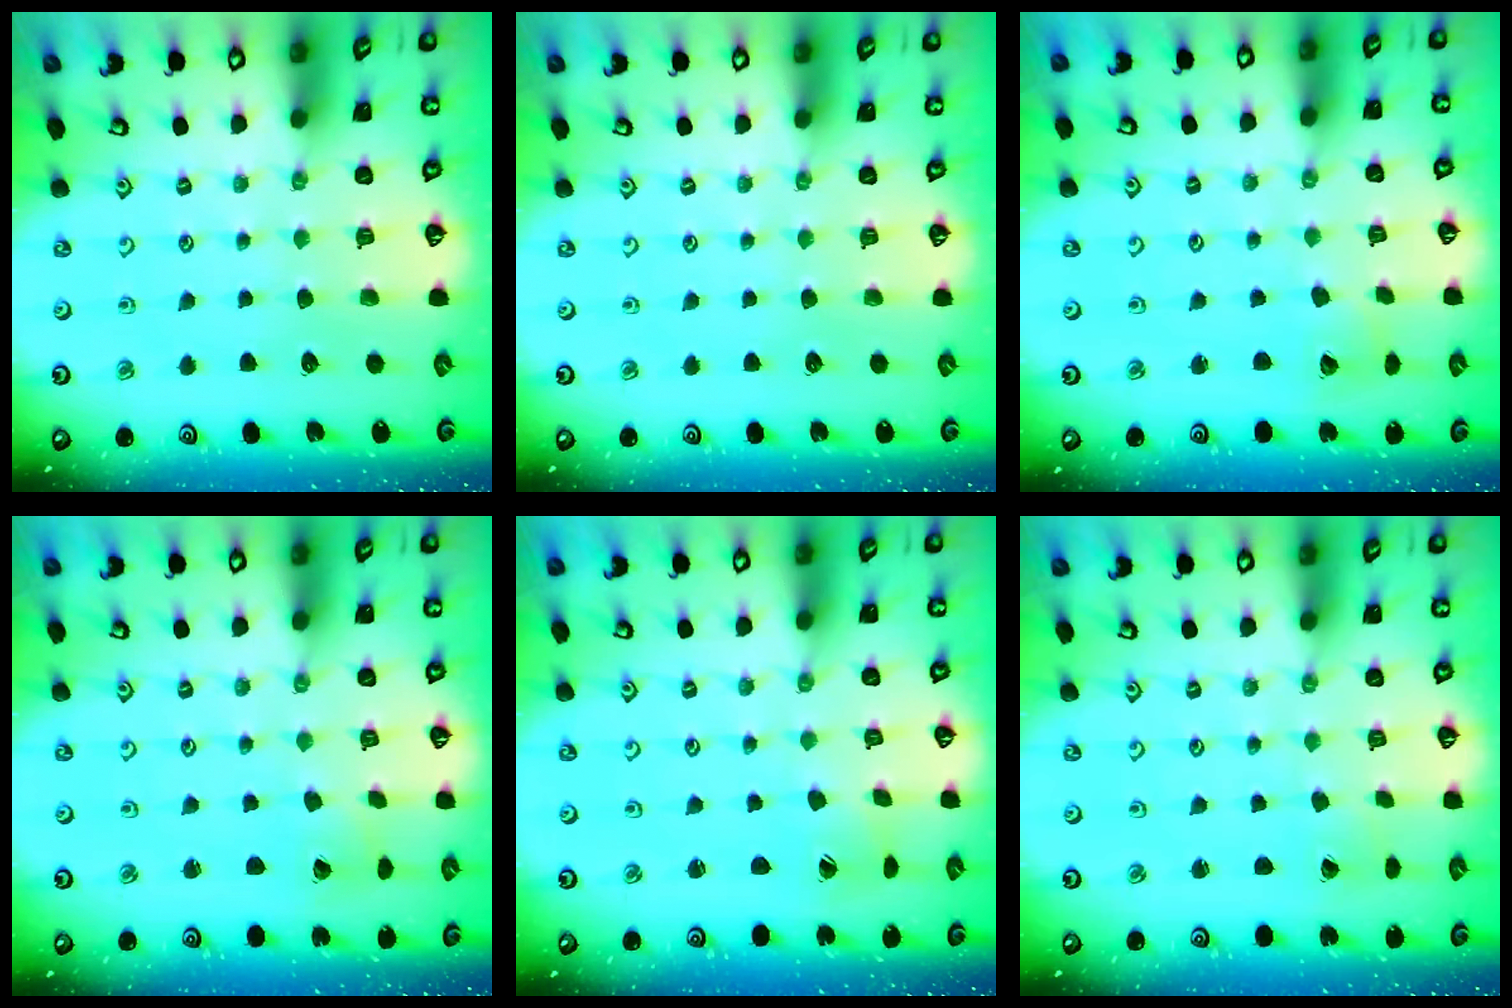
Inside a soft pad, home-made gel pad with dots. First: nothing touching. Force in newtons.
{"total": 0.0}
{"total": 5.0, "press": 4.9, "slide": 0.5}
{"total": 2.0, "press": 2.0, "slide": 0.3}
{"total": 2.2, "press": 2.2, "slide": 0.1}
{"total": 1.5, "press": 1.5, "slide": 0.1}